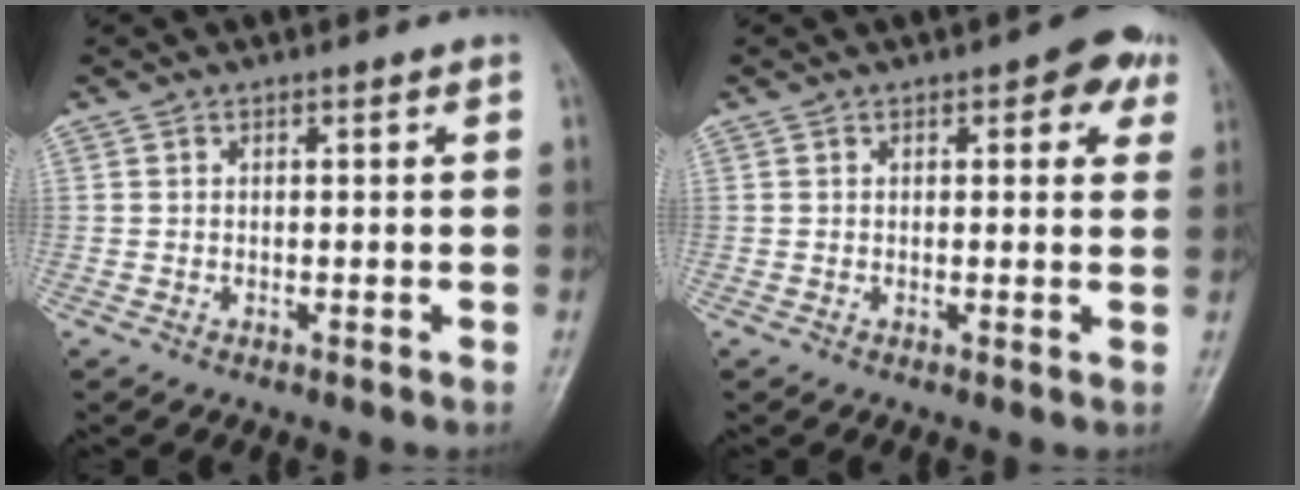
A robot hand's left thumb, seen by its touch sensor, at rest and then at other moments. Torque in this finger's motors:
{"motor_torque": [0.88, 0.38, 0.47, -0.46, 0.02]}